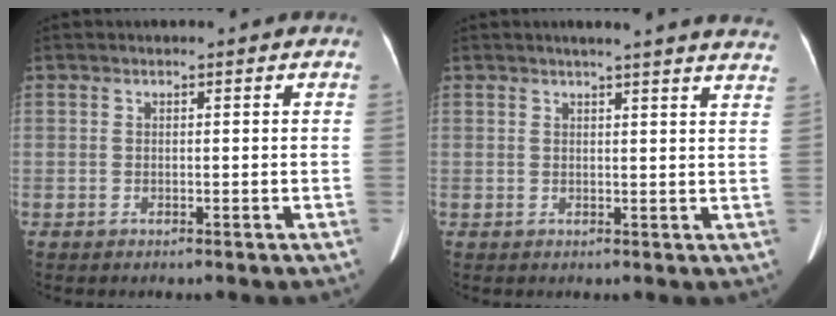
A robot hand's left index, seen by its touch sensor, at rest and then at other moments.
{"total": 15.5, "force": [14.1, 0.4, 6.3], "torque": [-0.077, -0.018, 0.153]}